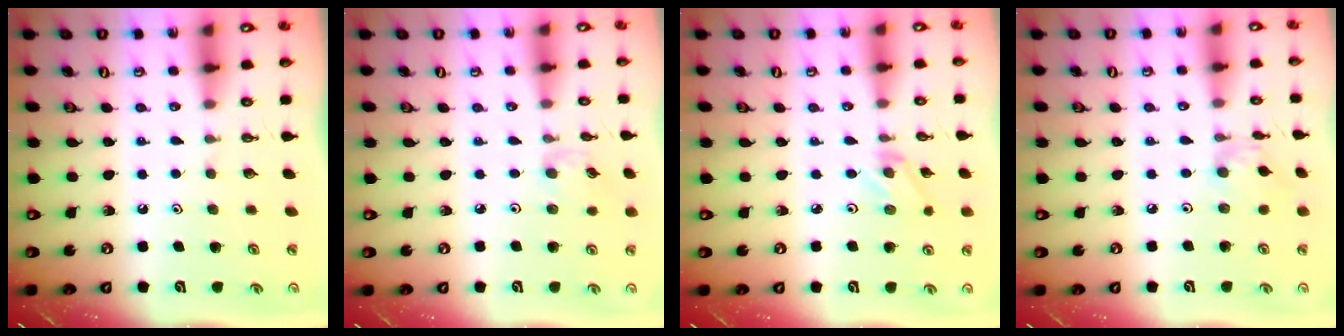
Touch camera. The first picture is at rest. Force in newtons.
{"total": 3.2, "press": 3.2, "slide": 0.5}
{"total": 2.2, "press": 2.2, "slide": 0.3}
{"total": 2.9, "press": 2.9, "slide": 0.2}